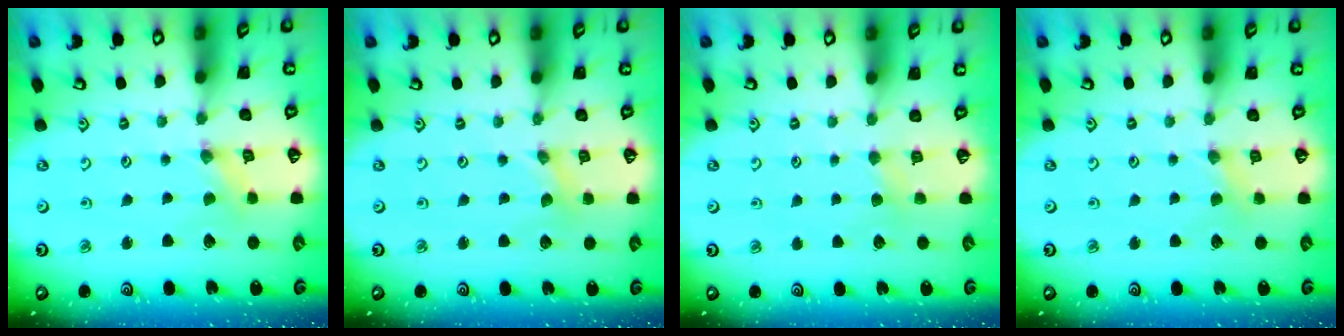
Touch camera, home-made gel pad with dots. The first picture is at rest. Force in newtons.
{"total": 0.0}
{"total": 2.4, "press": 2.3, "slide": 0.5}
{"total": 1.4, "press": 1.4, "slide": 0.3}